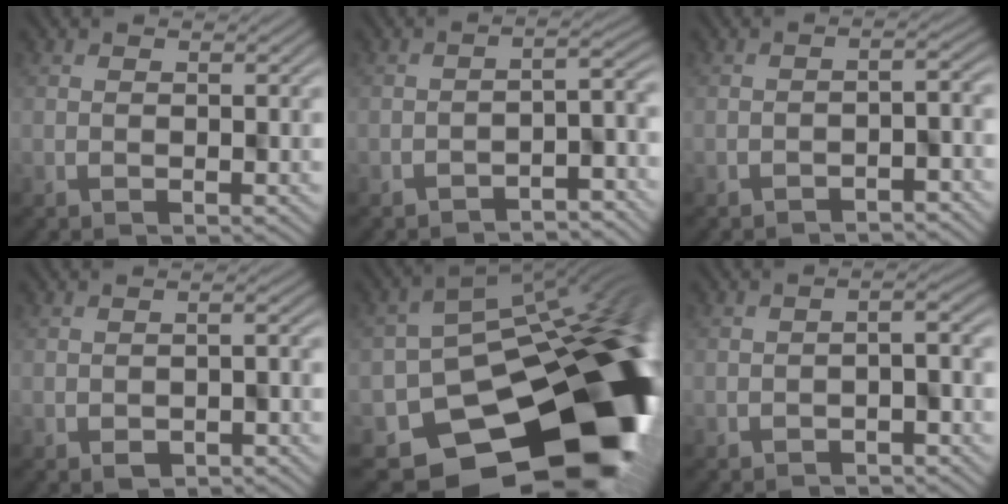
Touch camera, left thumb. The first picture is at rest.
{"total": 5.5, "force": [-4.7, 1.1, 2.7], "torque": [-0.029, 0.000, -0.069]}
{"total": 3.6, "force": [-3.0, 0.6, 1.7], "torque": [-0.021, 0.000, -0.045]}
{"total": 2.5, "force": [-1.5, 1.3, 1.6], "torque": [-0.018, 0.002, -0.018]}
{"total": 18.8, "force": [-8.1, 11.8, 12.2], "torque": [-0.166, -0.056, -0.104]}
{"total": 2.6, "force": [-1.9, 0.7, 1.6], "torque": [-0.024, 0.000, -0.027]}